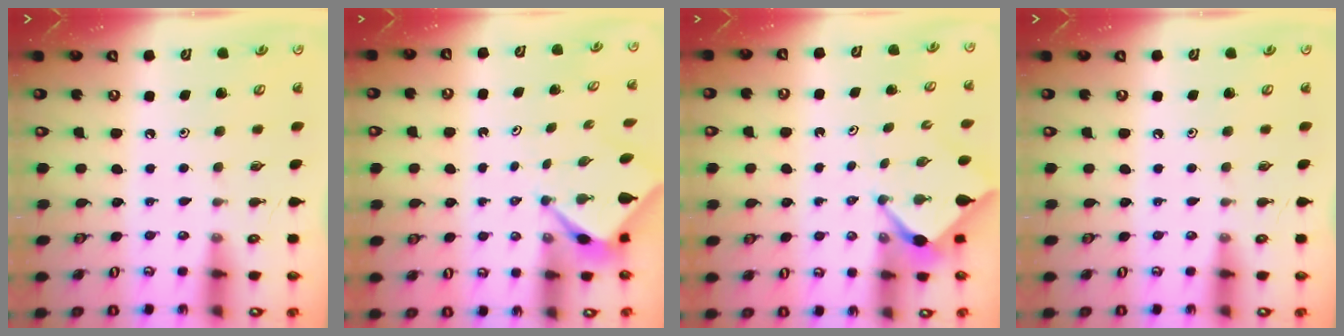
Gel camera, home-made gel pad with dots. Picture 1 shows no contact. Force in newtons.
{"total": 2.6, "press": 2.6, "slide": 0.2}
{"total": 2.6, "press": 2.6, "slide": 0.3}
{"total": 0.0}